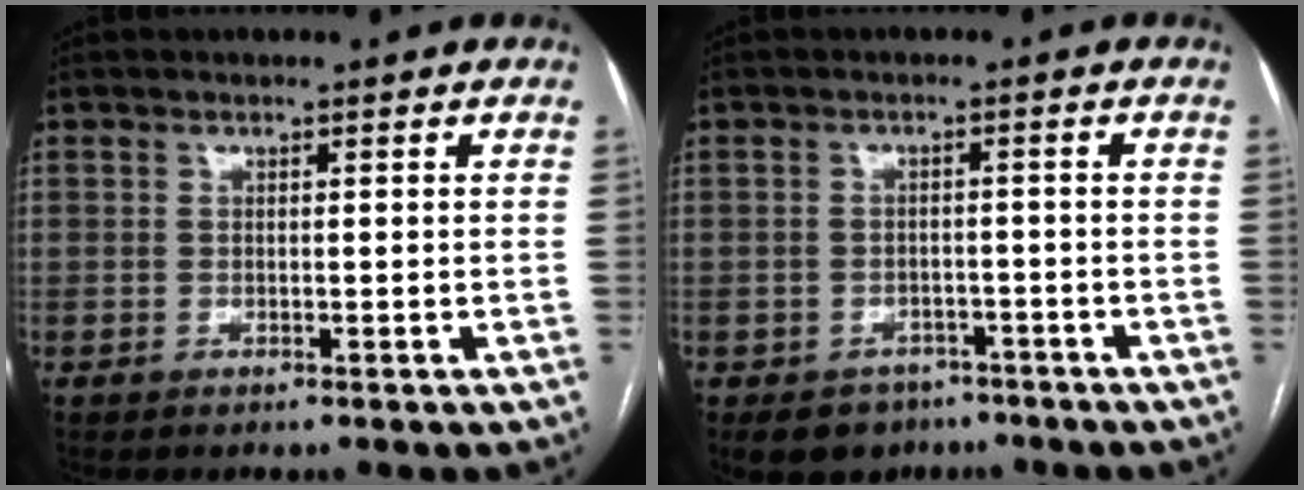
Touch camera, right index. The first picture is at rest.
{"total": 6.0, "force": [-4.1, 4.2, 1.1], "torque": [-0.012, 0.008, -0.054]}